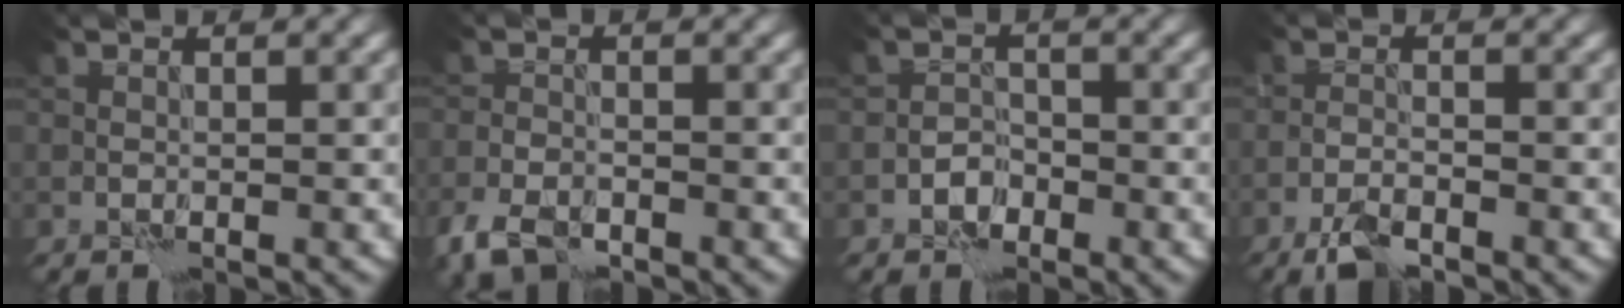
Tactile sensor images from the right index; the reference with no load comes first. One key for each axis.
{"total": 3.7, "fx": -2.5, "fy": 2.0, "fz": 2.0, "tx": -0.042, "ty": -0.006, "tz": -0.056}
{"total": 1.7, "fx": -1.0, "fy": 1.3, "fz": 0.6, "tx": -0.006, "ty": 0.008, "tz": -0.021}
{"total": 3.1, "fx": -2.3, "fy": 1.0, "fz": 1.8, "tx": -0.040, "ty": -0.001, "tz": -0.051}